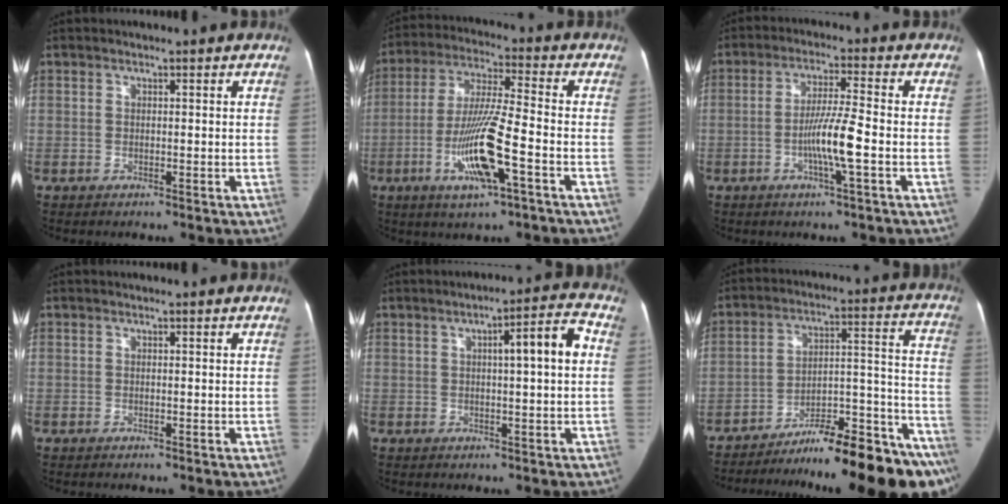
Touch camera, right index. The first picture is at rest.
{"total": 13.5, "force": [-4.8, 1.2, 12.6], "torque": [-0.251, -0.009, -0.087]}
{"total": 7.4, "force": [-2.1, -0.2, 7.1], "torque": [-0.137, -0.001, -0.041]}
{"total": 0.0}
{"total": 7.4, "force": [1.1, 0.7, 7.3], "torque": [-0.107, 0.024, 0.014]}
{"total": 23.2, "force": [-19.0, 2.3, 13.0], "torque": [-0.093, 0.039, -0.279]}